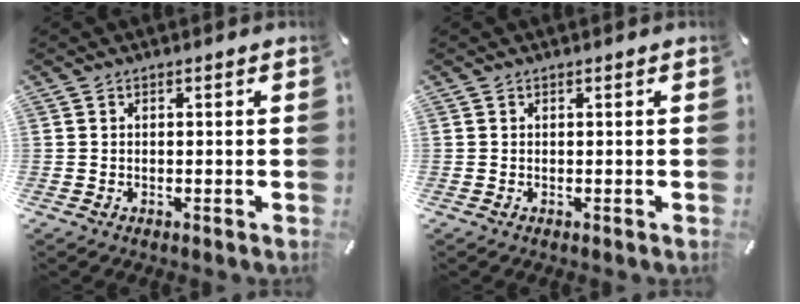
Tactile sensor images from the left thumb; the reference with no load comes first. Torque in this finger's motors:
{"motor_torque": [0.00, 0.00, 0.00, 0.00, 0.00]}